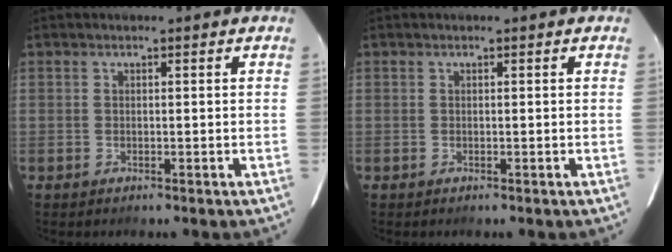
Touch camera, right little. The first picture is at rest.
{"total": 0.0}